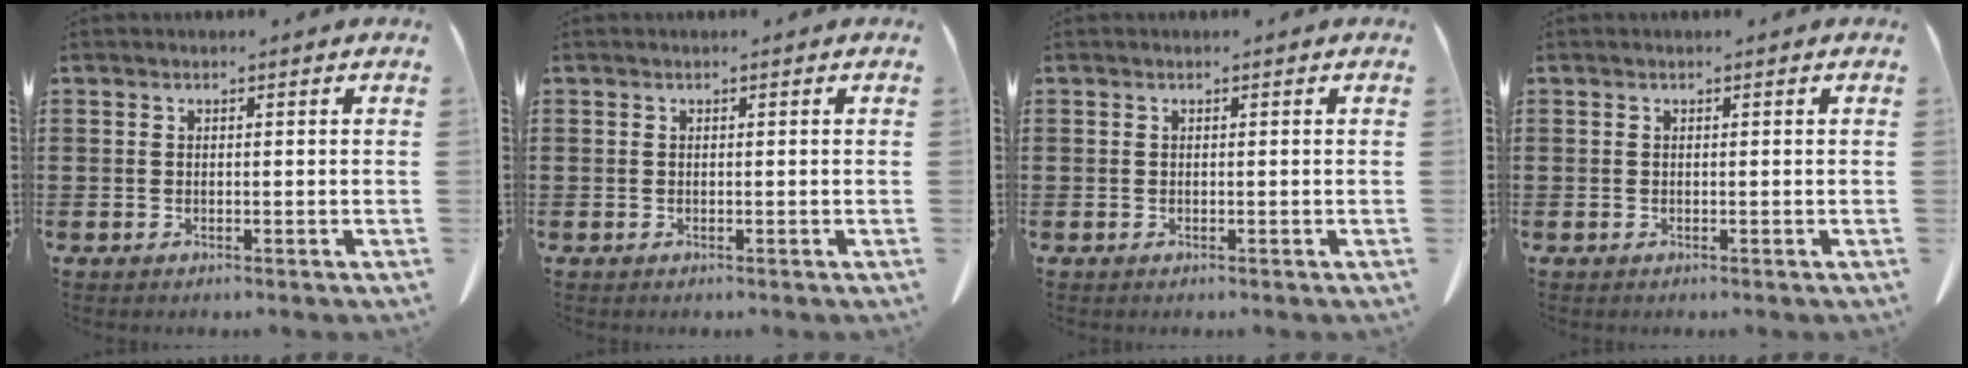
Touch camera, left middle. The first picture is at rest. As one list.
[{"total": 0.0}, {"total": 0.0}, {"total": 0.0}]